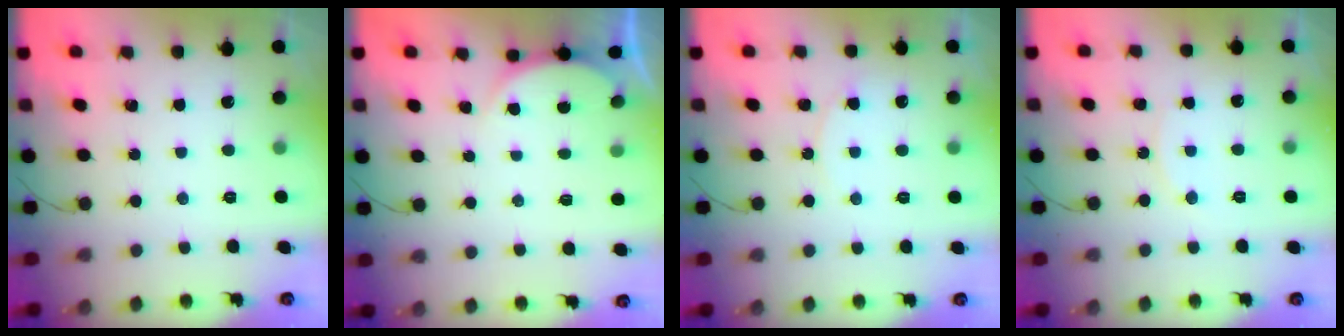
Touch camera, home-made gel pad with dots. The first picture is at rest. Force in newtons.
{"total": 2.3, "press": 2.2, "slide": 0.6}
{"total": 4.4, "press": 4.4, "slide": 0.4}
{"total": 5.4, "press": 5.4, "slide": 0.5}